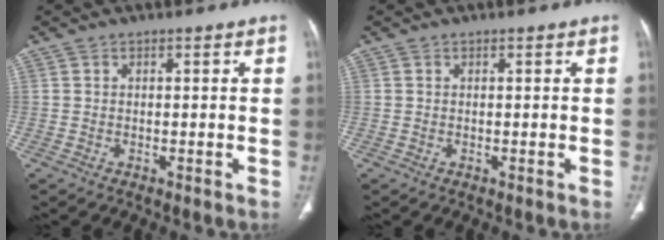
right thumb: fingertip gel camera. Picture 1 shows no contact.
{"total": 0.0}